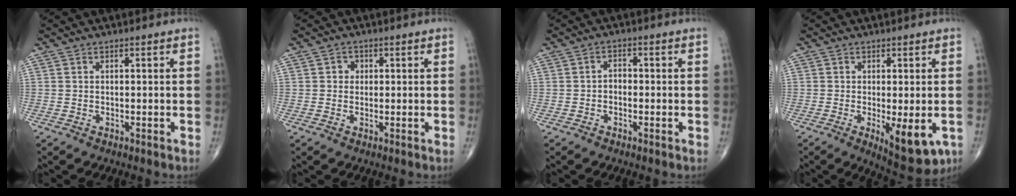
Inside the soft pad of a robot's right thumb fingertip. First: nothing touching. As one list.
[{"total": 1.9, "force": [0.3, 1.8, 0.6], "torque": [0.003, 0.003, 0.000]}, {"total": 1.9, "force": [-0.6, 1.4, 1.2], "torque": [-0.007, 0.009, -0.017]}, {"total": 8.8, "force": [-2.5, 3.2, 7.8], "torque": [-0.100, -0.018, -0.028]}]